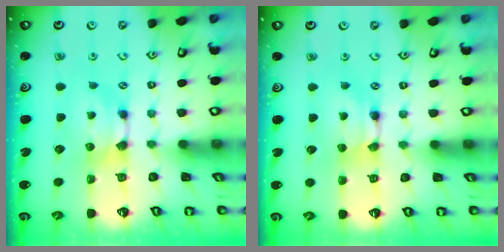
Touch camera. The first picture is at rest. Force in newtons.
{"total": 1.5, "press": 1.5, "slide": 0.2}